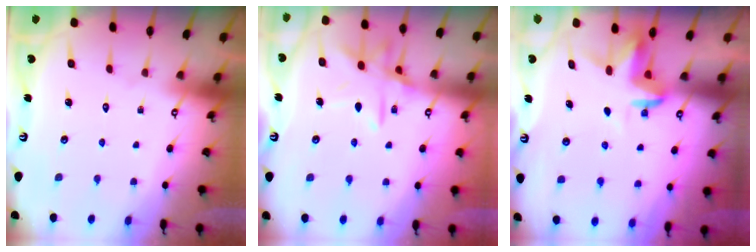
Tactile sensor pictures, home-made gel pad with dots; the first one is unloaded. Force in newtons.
{"total": 12.1, "press": 12.0, "slide": 0.9}
{"total": 3.5, "press": 3.5, "slide": 0.2}